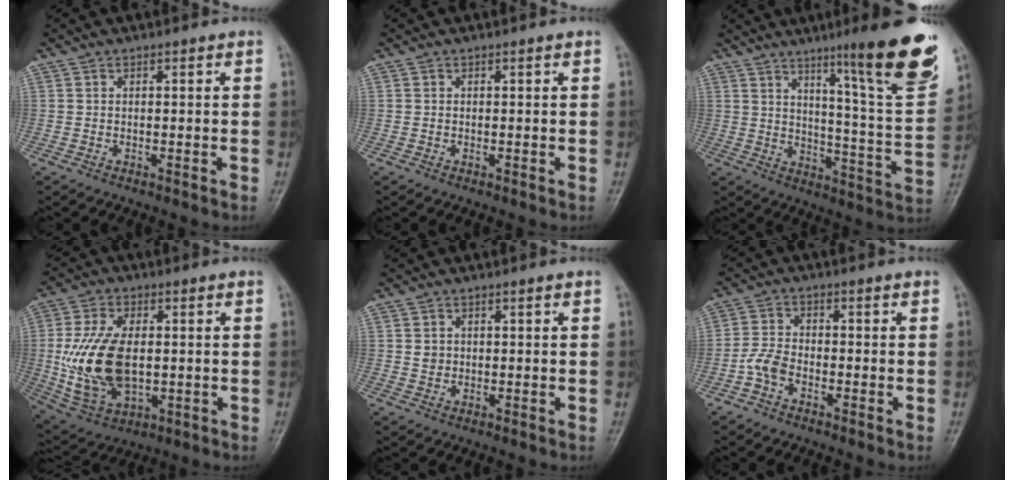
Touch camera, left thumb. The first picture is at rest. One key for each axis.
{"total": 0.0}
{"total": 20.0, "fx": 12.2, "fy": 1.5, "fz": 15.8, "tx": -0.187, "ty": -0.071, "tz": 0.179}
{"total": 15.8, "fx": -0.2, "fy": 9.4, "fz": 12.7, "tx": -0.245, "ty": -0.011, "tz": 0.009}
{"total": 1.4, "fx": 0.2, "fy": 1.3, "fz": 0.5, "tx": 0.000, "ty": 0.000, "tz": 0.006}
{"total": 4.0, "fx": -2.2, "fy": 2.3, "fz": 2.4, "tx": -0.048, "ty": 0.013, "tz": -0.051}